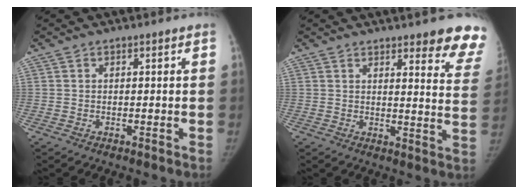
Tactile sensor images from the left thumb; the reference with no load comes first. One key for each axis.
{"total": 12.5, "fx": 10.1, "fy": 2.6, "fz": 6.8, "tx": -0.039, "ty": -0.065, "tz": 0.096}